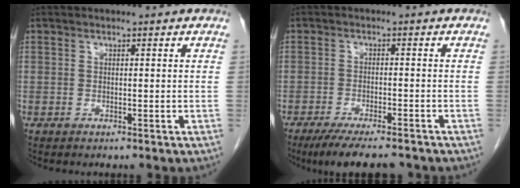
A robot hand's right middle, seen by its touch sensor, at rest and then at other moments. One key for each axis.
{"total": 9.8, "fx": -8.1, "fy": 1.8, "fz": 5.1, "tx": -0.078, "ty": -0.015, "tz": -0.124}